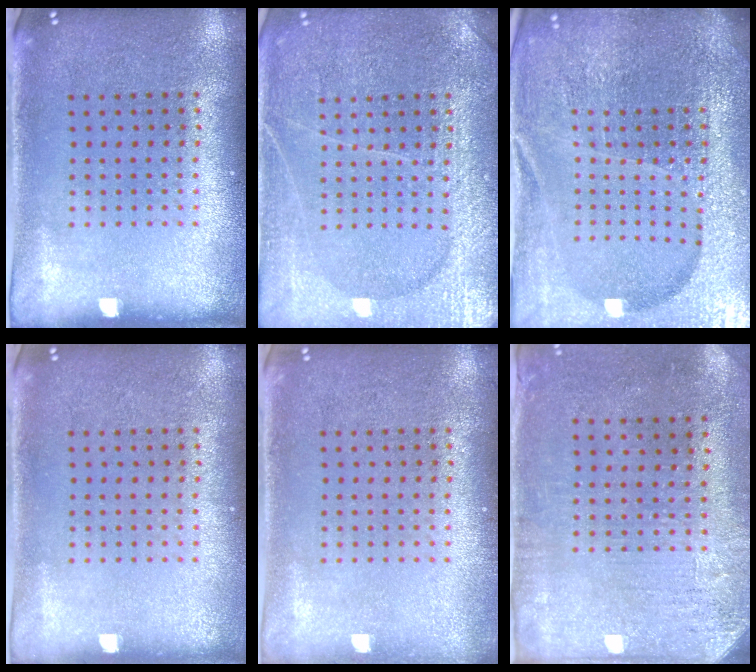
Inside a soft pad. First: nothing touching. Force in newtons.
{"total": 3.6, "press": 3.6, "slide": 0.3}
{"total": 6.2, "press": 5.5, "slide": 2.9}
{"total": 0.0}
{"total": 0.6, "press": 0.6, "slide": 0.1}
{"total": 3.1, "press": 2.5, "slide": 1.8}